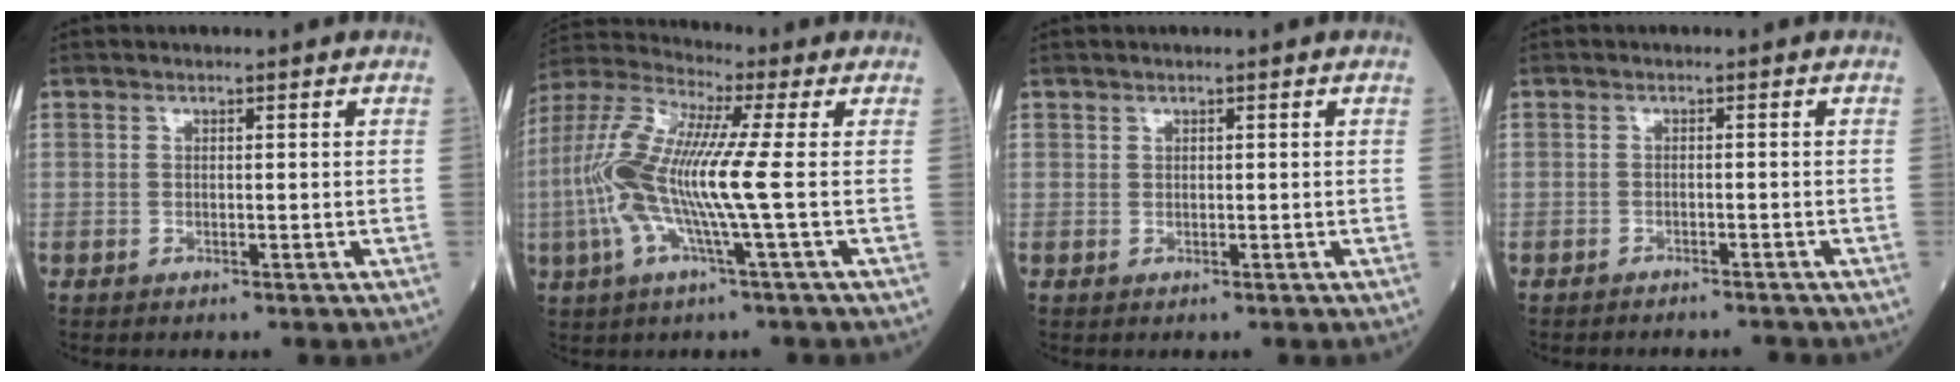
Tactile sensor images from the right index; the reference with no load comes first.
{"total": 14.6, "force": [-1.3, 0.6, 14.5], "torque": [-0.321, 0.005, -0.039]}
{"total": 0.7, "force": [0.3, 0.6, 0.2], "torque": [-0.002, 0.009, 0.005]}
{"total": 4.8, "force": [-4.6, 1.3, 1.0], "torque": [-0.016, 0.004, -0.061]}